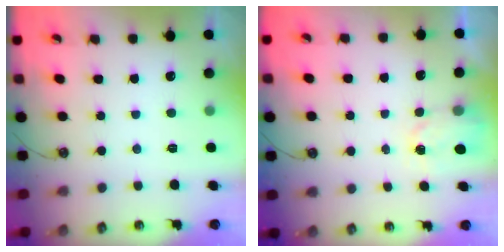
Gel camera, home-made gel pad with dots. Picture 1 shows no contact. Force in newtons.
{"total": 2.6, "press": 2.5, "slide": 0.4}